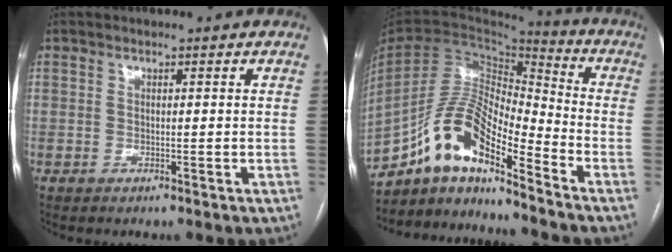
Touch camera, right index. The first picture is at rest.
{"total": 13.9, "force": [-9.9, 3.2, 9.2], "torque": [-0.181, 0.027, -0.177]}